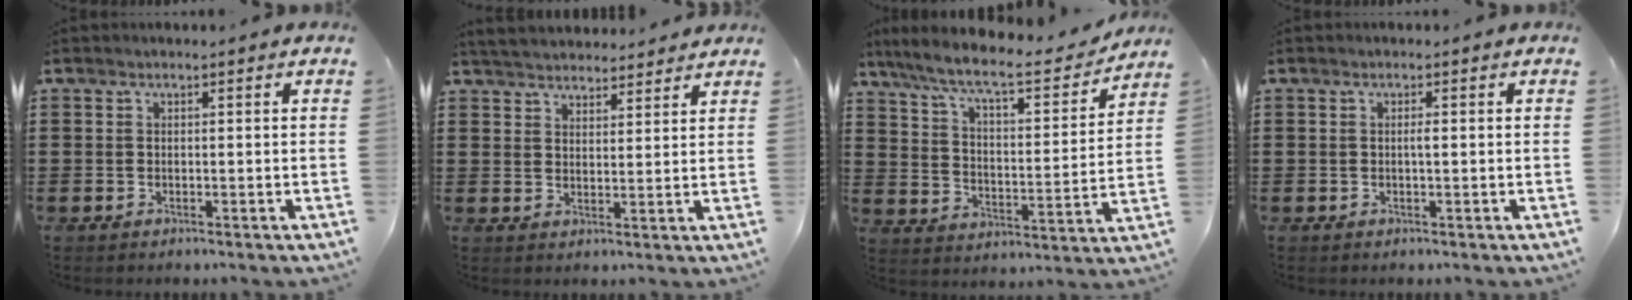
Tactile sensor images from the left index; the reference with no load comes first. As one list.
[{"total": 3.7, "force": [3.6, 0.6, 0.0], "torque": [-0.014, -0.011, 0.067]}, {"total": 8.8, "force": [7.4, 0.9, 4.6], "torque": [-0.118, -0.045, 0.123]}, {"total": 0.7, "force": [-0.1, 0.1, 0.7], "torque": [-0.014, -0.003, -0.002]}]